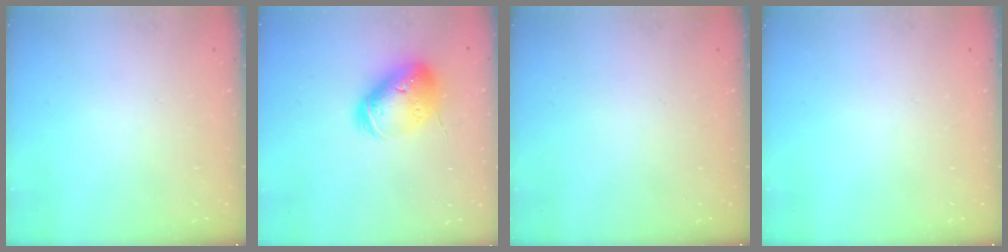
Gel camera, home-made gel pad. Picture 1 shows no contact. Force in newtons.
{"total": 15.7, "press": 15.5, "slide": 2.4}
{"total": 0.0}
{"total": 0.0}